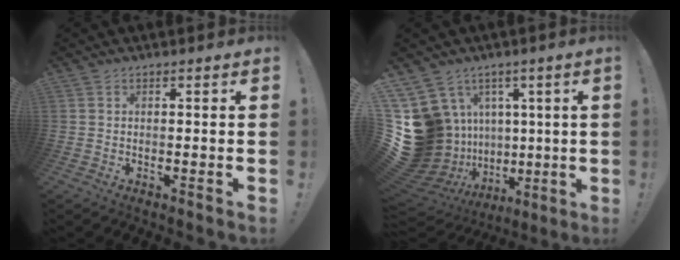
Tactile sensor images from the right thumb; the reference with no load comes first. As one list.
[{"total": 20.4, "force": [1.6, 17.8, 9.7], "torque": [-0.189, -0.045, 0.100]}]